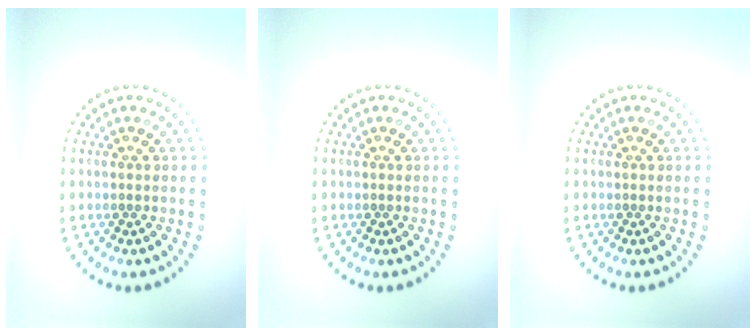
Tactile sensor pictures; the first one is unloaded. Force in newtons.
{"total": 0.0}
{"total": 0.0}